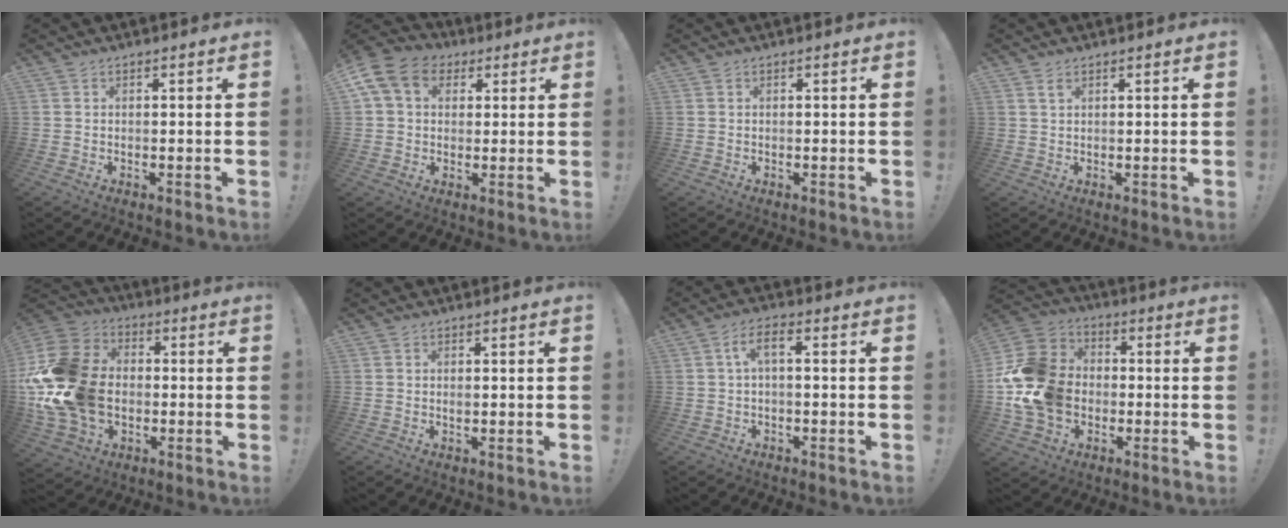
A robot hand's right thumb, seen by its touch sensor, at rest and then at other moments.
{"total": 13.4, "force": [4.4, 10.4, 7.1], "torque": [-0.120, -0.003, 0.091]}
{"total": 0.0}
{"total": 2.0, "force": [1.2, 0.9, 1.2], "torque": [-0.013, -0.003, 0.020]}
{"total": 25.8, "force": [-2.3, 19.0, 17.4], "torque": [-0.320, 0.024, -0.027]}
{"total": 0.5, "force": [0.1, 0.4, 0.3], "torque": [0.003, 0.000, 0.001]}
{"total": 4.8, "force": [0.0, 1.5, 4.5], "torque": [-0.092, 0.001, -0.002]}
{"total": 18.0, "force": [-2.6, 14.9, 9.8], "torque": [-0.176, 0.025, -0.036]}